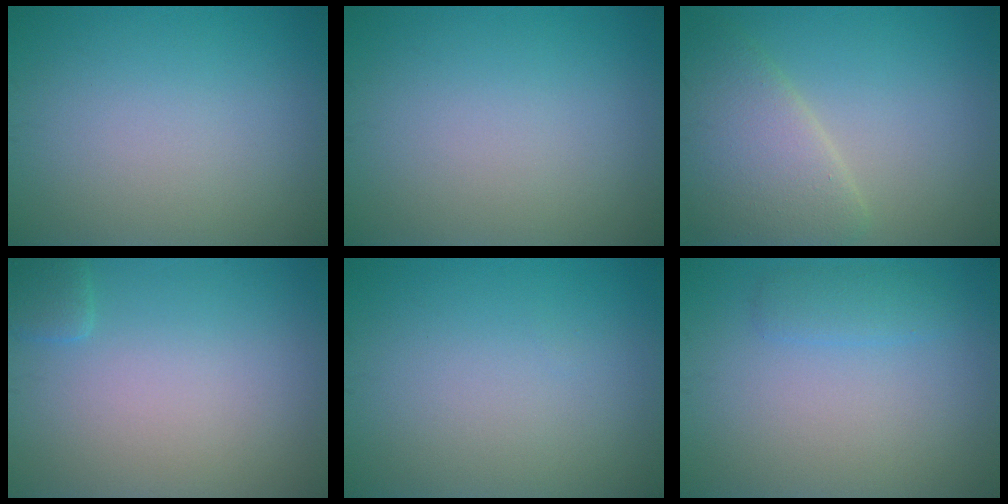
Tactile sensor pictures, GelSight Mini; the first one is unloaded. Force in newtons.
{"total": 0.0}
{"total": 5.7, "press": 5.7, "slide": 0.2}
{"total": 1.1, "press": 1.1, "slide": 0.2}
{"total": 0.0}
{"total": 1.5, "press": 1.5, "slide": 0.1}